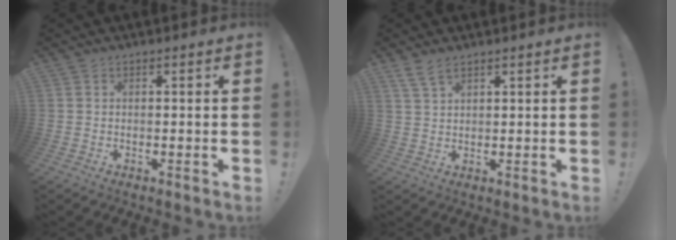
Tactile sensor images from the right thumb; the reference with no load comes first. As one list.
[{"total": 4.7, "force": [3.6, 1.9, 2.4], "torque": [-0.037, -0.015, 0.067]}]